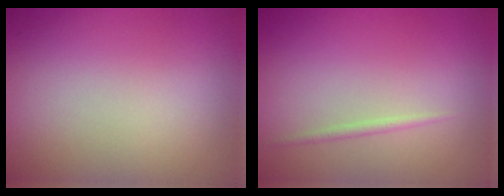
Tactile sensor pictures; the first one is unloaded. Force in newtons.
{"total": 0.7, "press": 0.7, "slide": 0.0}